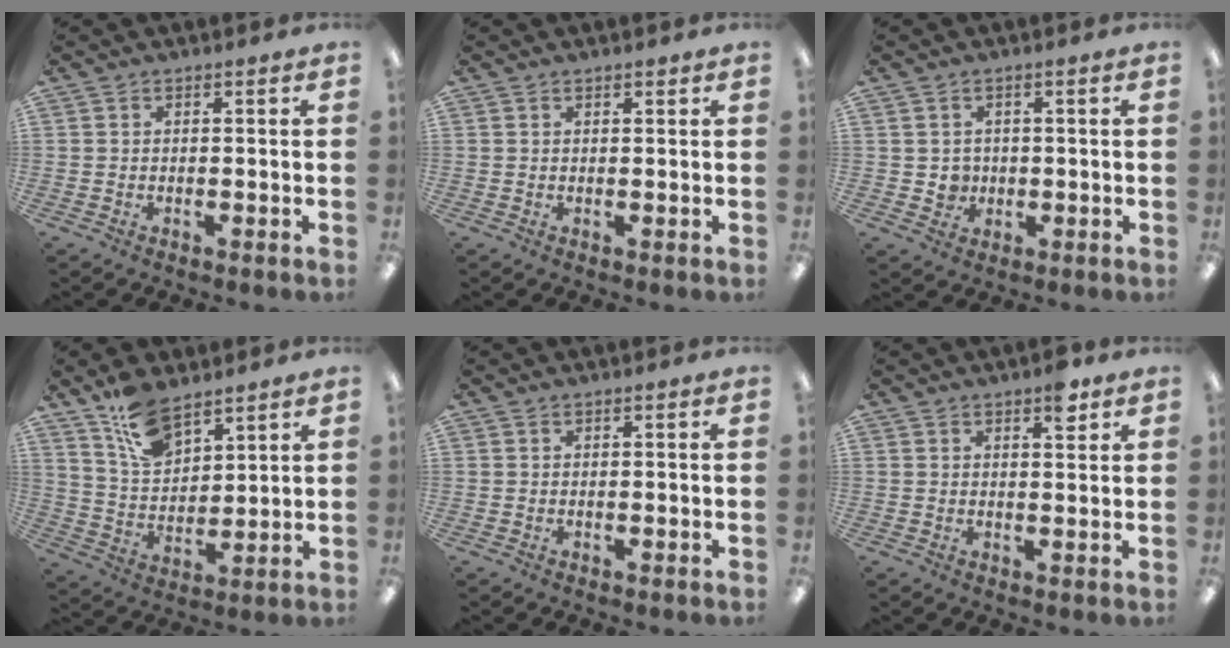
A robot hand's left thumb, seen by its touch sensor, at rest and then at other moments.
{"total": 0.9, "force": [0.7, 0.3, 0.4], "torque": [0.000, -0.003, 0.012]}
{"total": 3.2, "force": [0.5, 3.1, 0.7], "torque": [-0.003, 0.000, 0.005]}
{"total": 11.6, "force": [8.4, 5.8, 5.5], "torque": [-0.110, -0.035, 0.158]}
{"total": 0.0}
{"total": 4.5, "force": [3.0, 1.6, 2.9], "torque": [-0.023, -0.015, 0.044]}